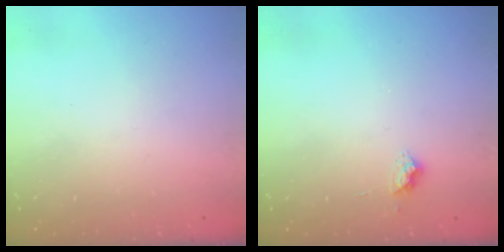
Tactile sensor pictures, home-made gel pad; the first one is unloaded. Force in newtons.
{"total": 6.4, "press": 6.3, "slide": 0.9}